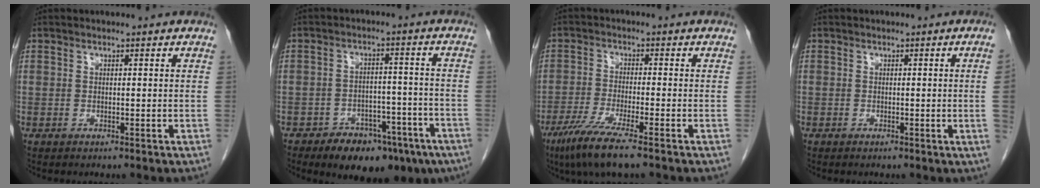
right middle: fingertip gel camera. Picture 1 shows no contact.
{"total": 13.0, "force": [-8.8, 6.3, 7.2], "torque": [-0.078, 0.018, -0.125]}
{"total": 8.0, "force": [-5.3, 0.0, 5.9], "torque": [-0.112, -0.023, -0.096]}
{"total": 2.2, "force": [-0.3, -1.0, 1.9], "torque": [-0.023, -0.002, -0.003]}